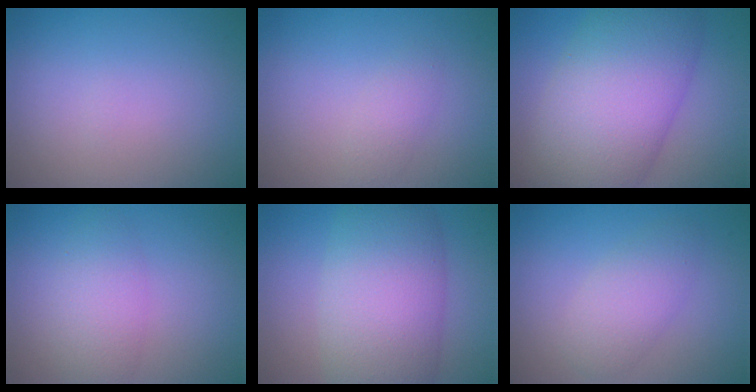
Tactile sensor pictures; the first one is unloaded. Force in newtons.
{"total": 1.4, "press": 1.4, "slide": 0.1}
{"total": 11.9, "press": 11.8, "slide": 0.3}
{"total": 3.3, "press": 3.3, "slide": 0.1}
{"total": 9.7, "press": 9.7, "slide": 0.7}
{"total": 3.0, "press": 3.0, "slide": 0.1}